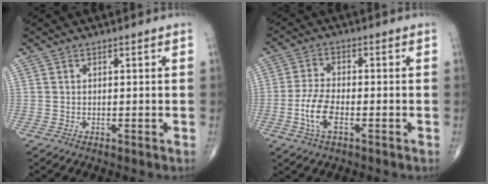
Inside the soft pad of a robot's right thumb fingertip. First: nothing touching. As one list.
[{"total": 6.8, "force": [-2.3, 3.0, 5.6], "torque": [-0.122, 0.011, -0.046]}]